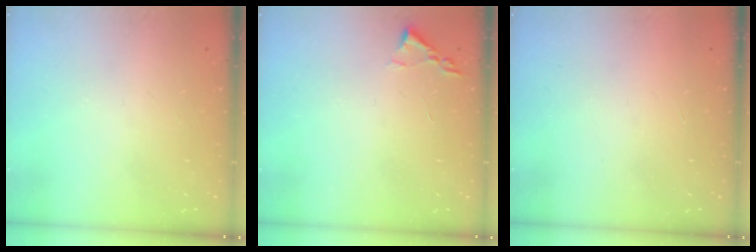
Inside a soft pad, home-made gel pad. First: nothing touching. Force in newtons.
{"total": 1.8, "press": 1.8, "slide": 0.3}
{"total": 1.5, "press": 1.5, "slide": 0.1}